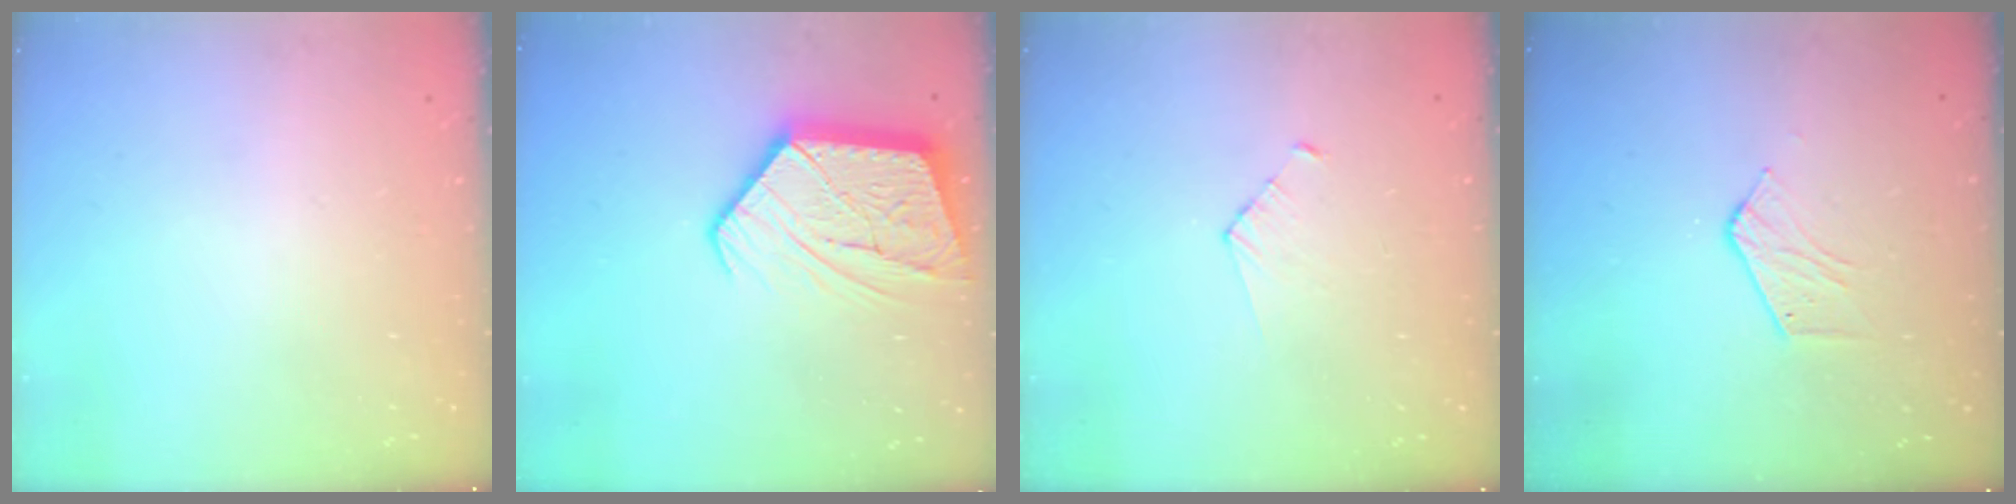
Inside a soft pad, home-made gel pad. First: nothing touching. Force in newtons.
{"total": 17.9, "press": 17.8, "slide": 1.6}
{"total": 2.8, "press": 2.8, "slide": 0.2}
{"total": 3.8, "press": 3.8, "slide": 0.3}